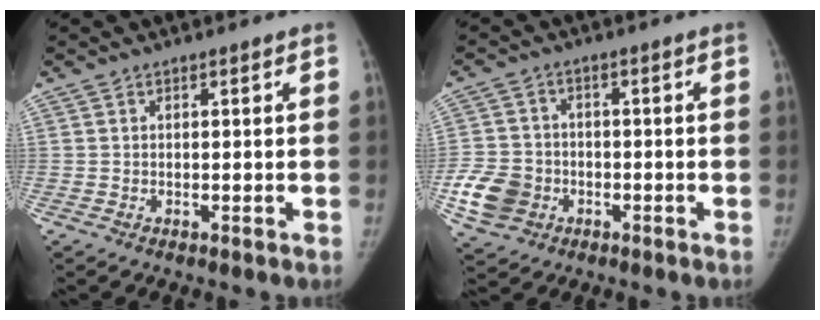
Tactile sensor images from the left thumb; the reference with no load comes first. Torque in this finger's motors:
{"motor_torque": [-0.08, 0.28, 0.02, 0.00, 0.22]}